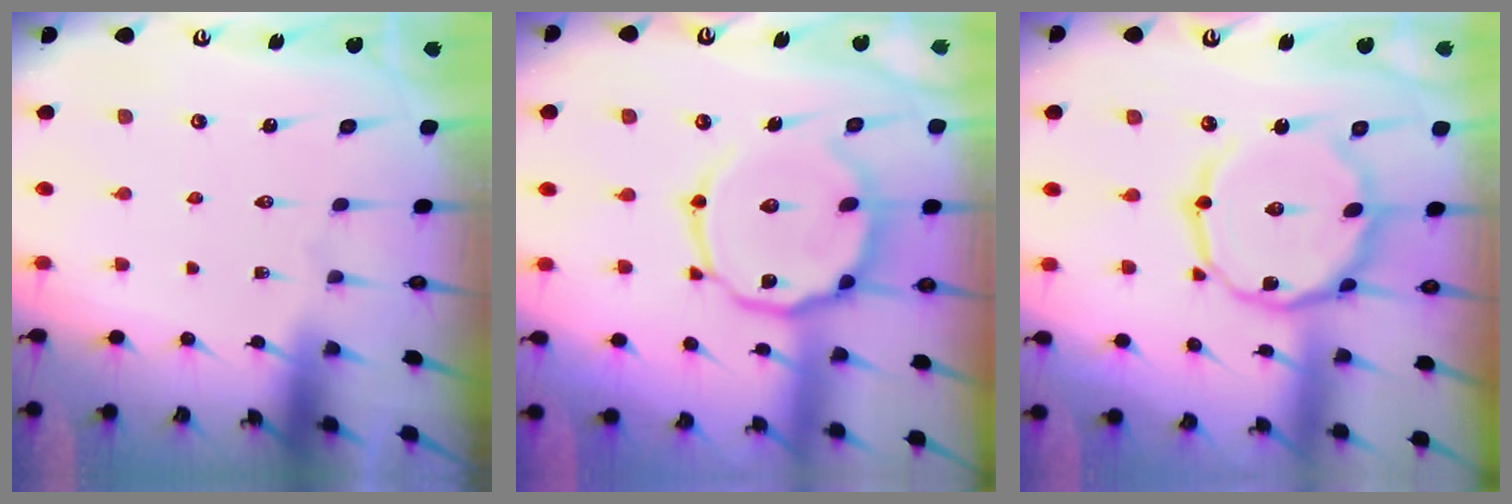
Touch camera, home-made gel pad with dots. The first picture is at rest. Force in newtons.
{"total": 14.1, "press": 14.0, "slide": 1.3}
{"total": 16.2, "press": 16.2, "slide": 1.2}